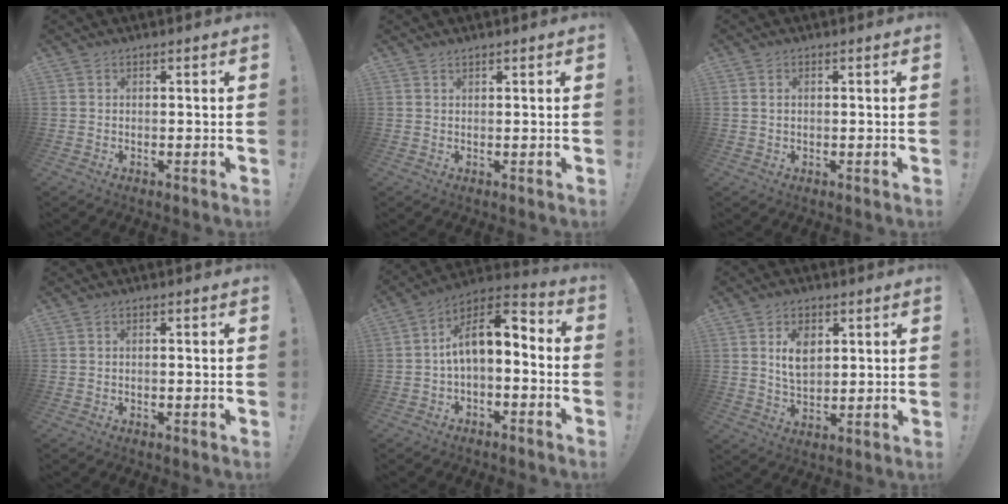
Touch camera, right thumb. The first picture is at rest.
{"total": 0.7, "force": [0.7, 0.0, 0.3], "torque": [-0.004, -0.001, 0.012]}
{"total": 1.3, "force": [0.4, 0.8, 0.9], "torque": [-0.017, 0.002, 0.008]}
{"total": 0.0}
{"total": 9.6, "force": [0.7, 4.8, 8.2], "torque": [-0.129, 0.002, 0.014]}
{"total": 8.3, "force": [3.1, 5.5, 5.3], "torque": [-0.075, -0.002, 0.053]}